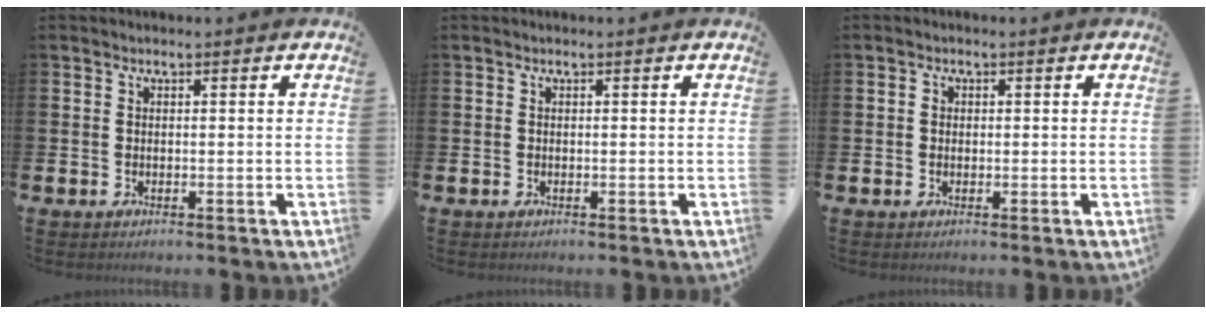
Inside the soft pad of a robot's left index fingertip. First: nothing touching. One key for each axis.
{"total": 0.0}
{"total": 0.9, "fx": 0.2, "fy": 0.8, "fz": 0.5, "tx": 0.004, "ty": 0.002, "tz": 0.000}